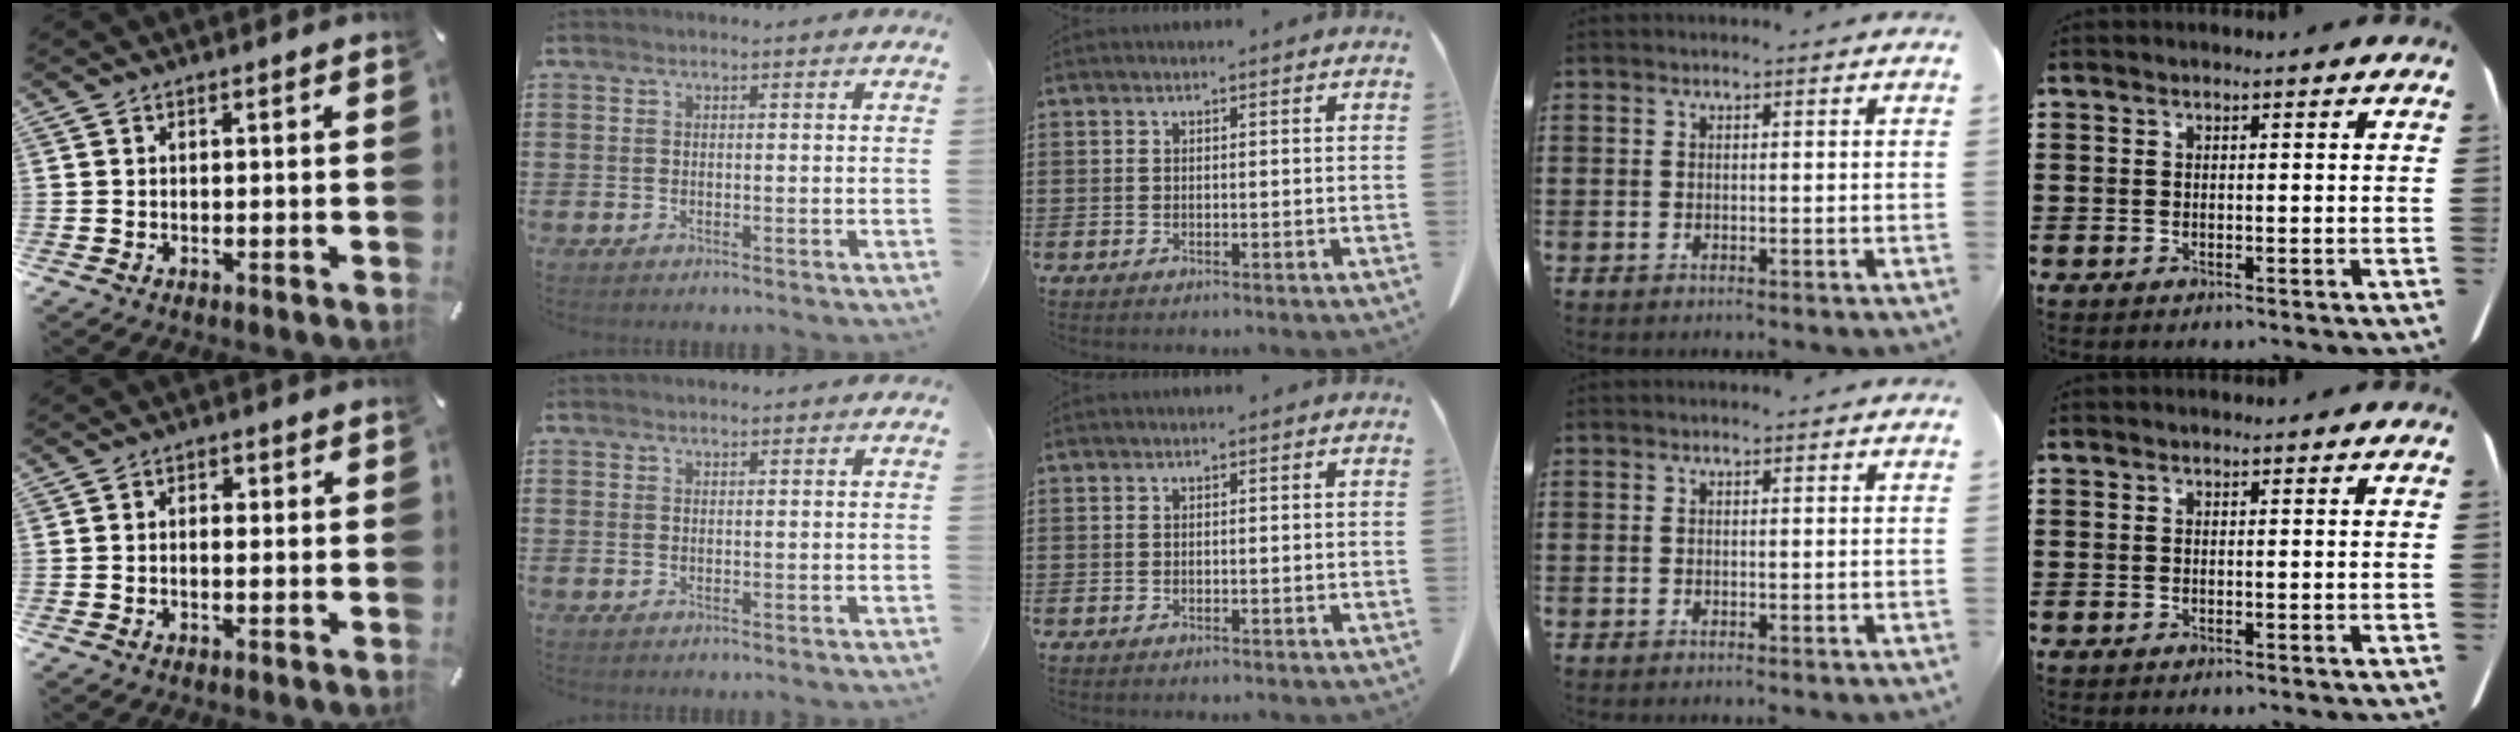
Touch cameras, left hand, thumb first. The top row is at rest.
{"thumb": {"total": 2.3, "force": [-0.6, 1.4, 1.6], "torque": [-0.031, 0.005, -0.012]}, "index": {"total": 0.6, "force": [0.5, 0.2, 0.2], "torque": [-0.005, 0.001, 0.010]}}